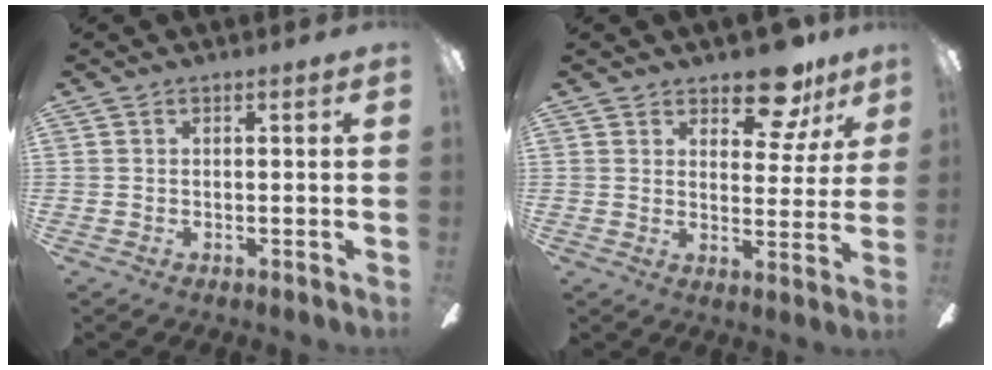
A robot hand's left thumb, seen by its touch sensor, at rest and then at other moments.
{"total": 12.2, "force": [8.9, 5.6, 6.2], "torque": [-0.075, -0.049, 0.156]}